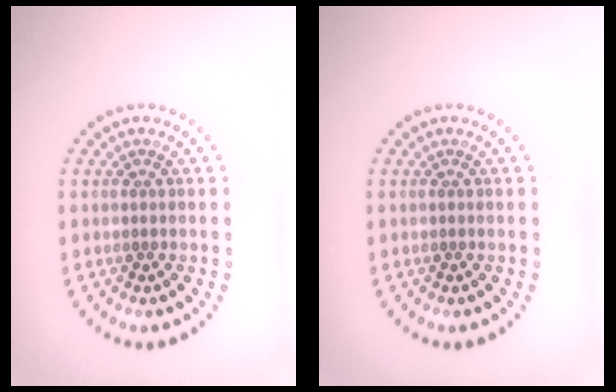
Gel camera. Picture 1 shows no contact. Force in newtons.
{"total": 0.0}